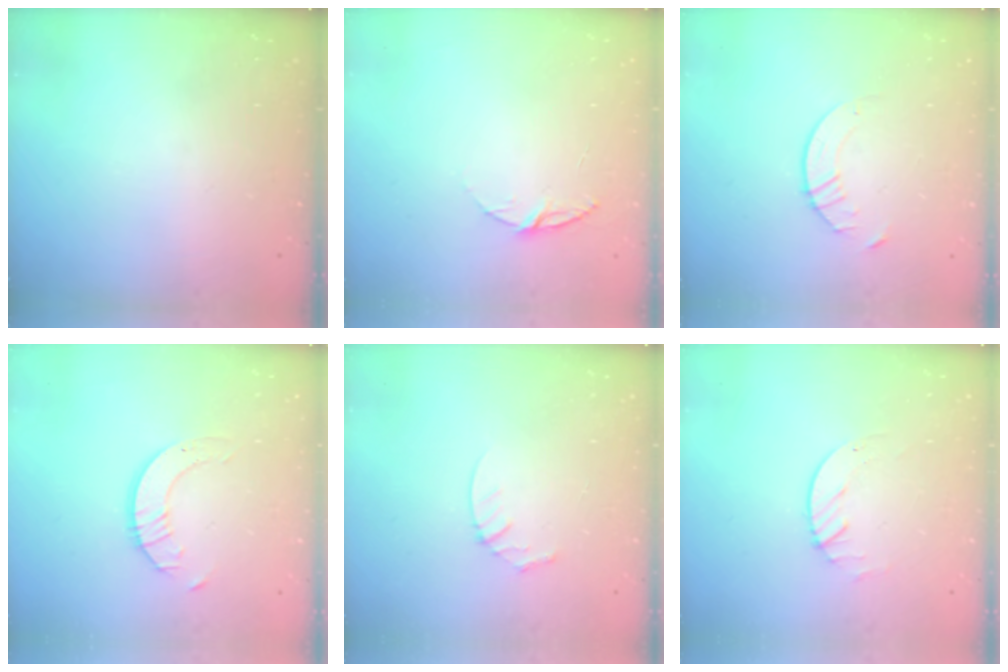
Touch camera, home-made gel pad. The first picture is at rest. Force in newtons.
{"total": 5.9, "press": 5.8, "slide": 0.6}
{"total": 4.1, "press": 4.1, "slide": 0.4}
{"total": 2.0, "press": 2.0, "slide": 0.2}
{"total": 3.5, "press": 3.5, "slide": 0.3}
{"total": 1.7, "press": 1.7, "slide": 0.2}